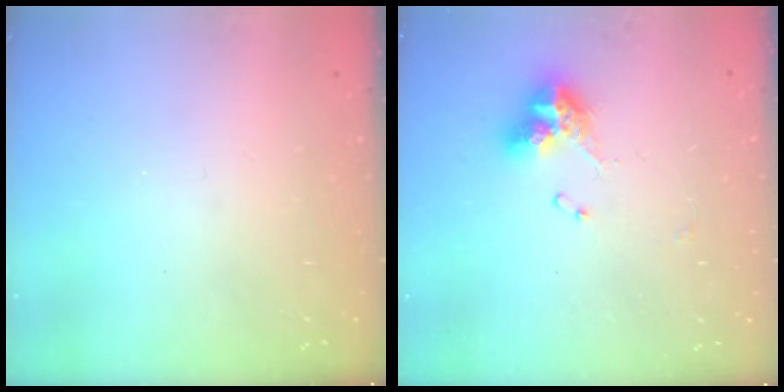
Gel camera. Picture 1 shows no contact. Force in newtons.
{"total": 9.9, "press": 9.8, "slide": 0.8}